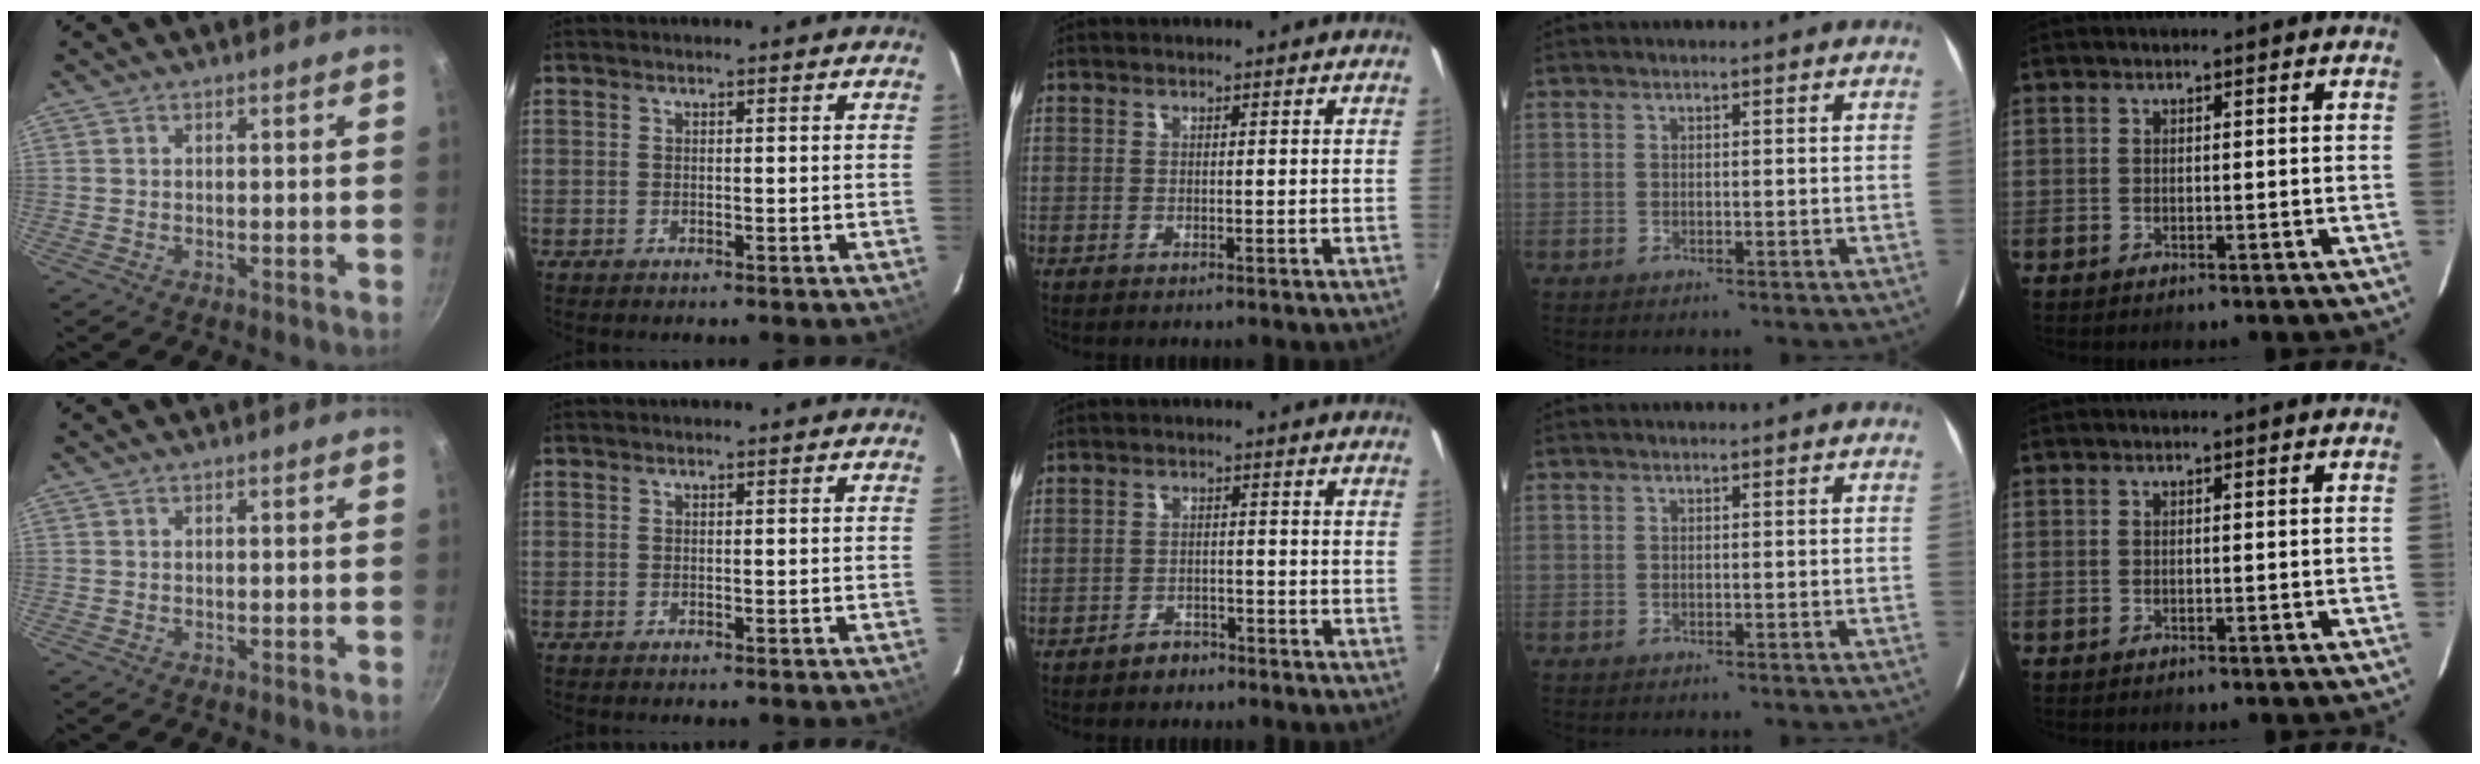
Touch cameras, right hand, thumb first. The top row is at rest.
{"middle": {"total": 3.2, "force": [-2.6, 1.6, 0.6], "torque": [-0.018, 0.010, -0.038]}}